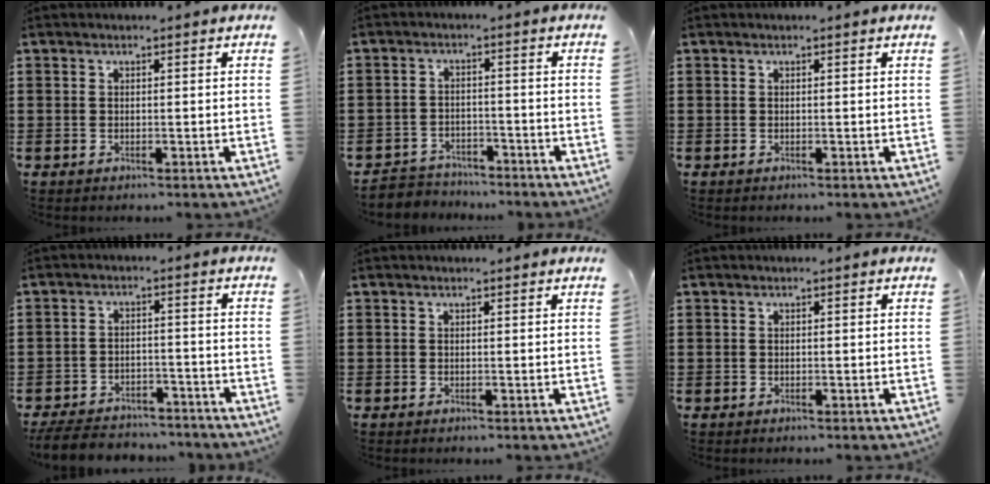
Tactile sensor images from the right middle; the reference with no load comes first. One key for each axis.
{"total": 3.4, "fx": -3.3, "fy": 0.9, "fz": -0.4, "tx": -0.004, "ty": -0.002, "tz": -0.072}
{"total": 0.0}
{"total": 5.2, "fx": -5.0, "fy": 0.9, "fz": 0.8, "tx": -0.024, "ty": 0.006, "tz": -0.103}
{"total": 0.0}
{"total": 0.0}